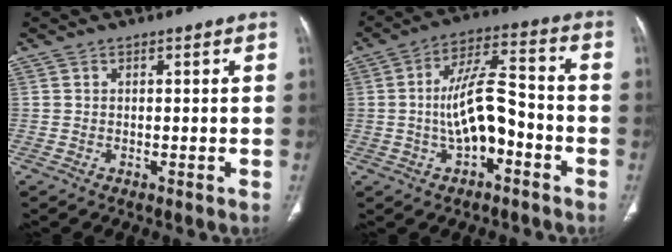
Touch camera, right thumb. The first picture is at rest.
{"total": 11.5, "force": [-2.7, 5.2, 9.9], "torque": [-0.170, 0.046, -0.051]}